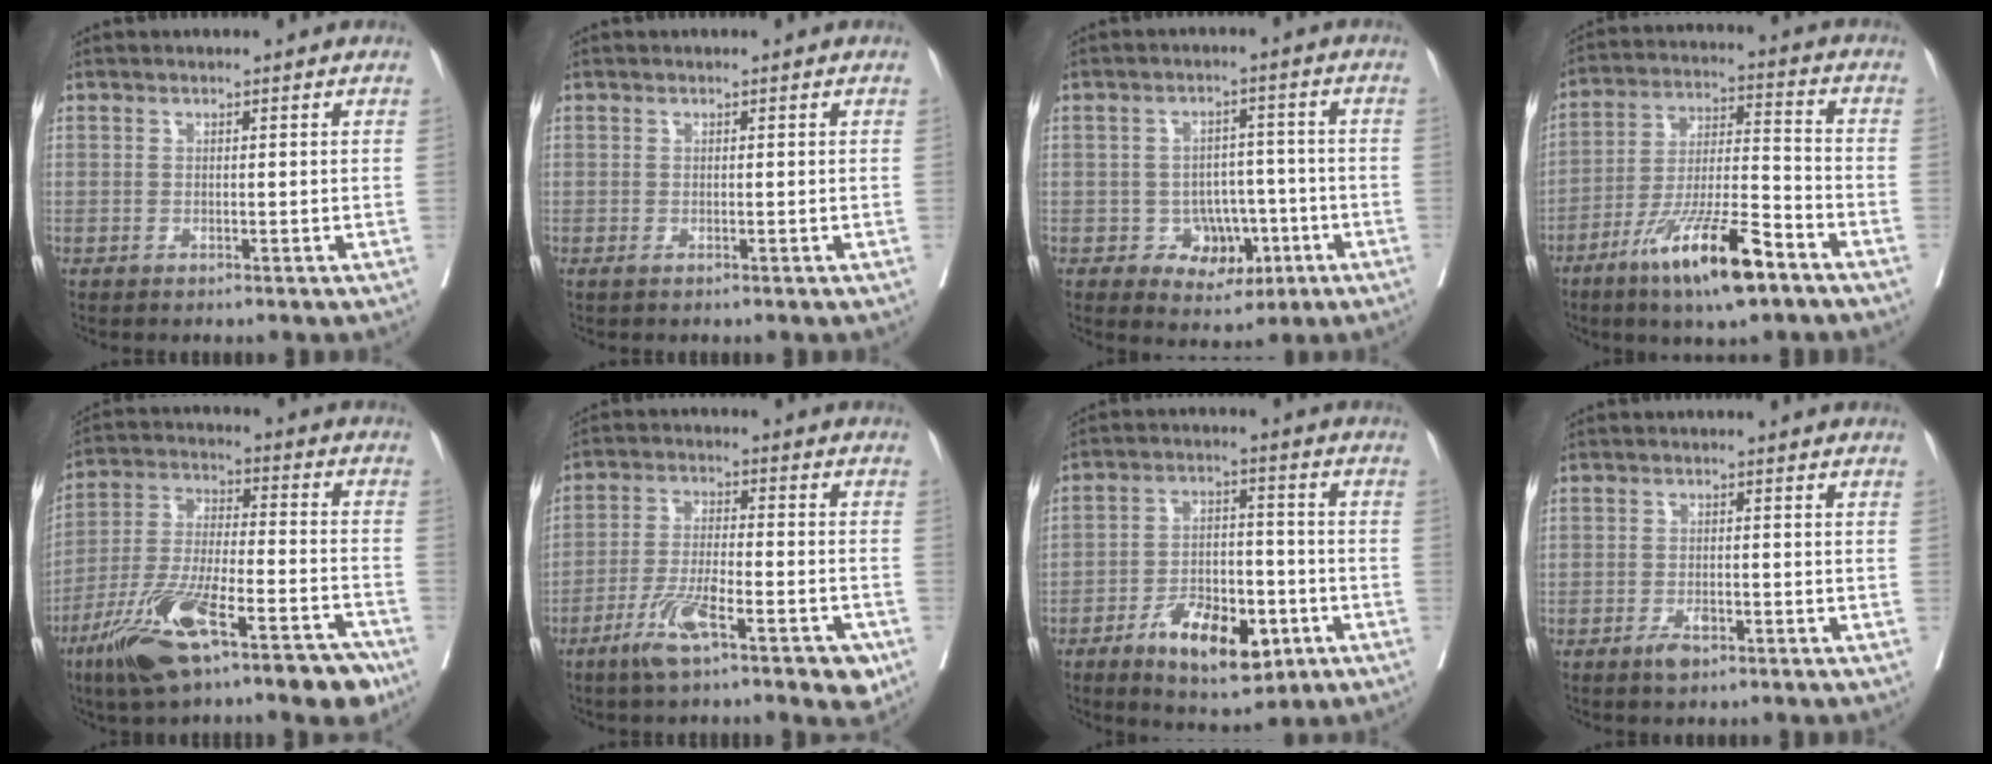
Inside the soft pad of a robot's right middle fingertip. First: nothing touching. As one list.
[{"total": 0.0}, {"total": 6.7, "force": [-2.5, 5.2, 3.4], "torque": [-0.037, 0.015, -0.027]}, {"total": 14.3, "force": [-8.8, 2.2, 11.1], "torque": [-0.207, -0.021, -0.157]}, {"total": 18.9, "force": [-12.0, 3.9, 14.0], "torque": [-0.245, -0.014, -0.209]}, {"total": 10.9, "force": [-6.2, 2.2, 8.7], "torque": [-0.147, -0.005, -0.102]}, {"total": 11.8, "force": [-5.8, 5.2, 8.9], "torque": [-0.147, 0.006, -0.086]}, {"total": 2.6, "force": [-1.6, 1.0, 1.7], "torque": [-0.031, 0.001, -0.025]}]